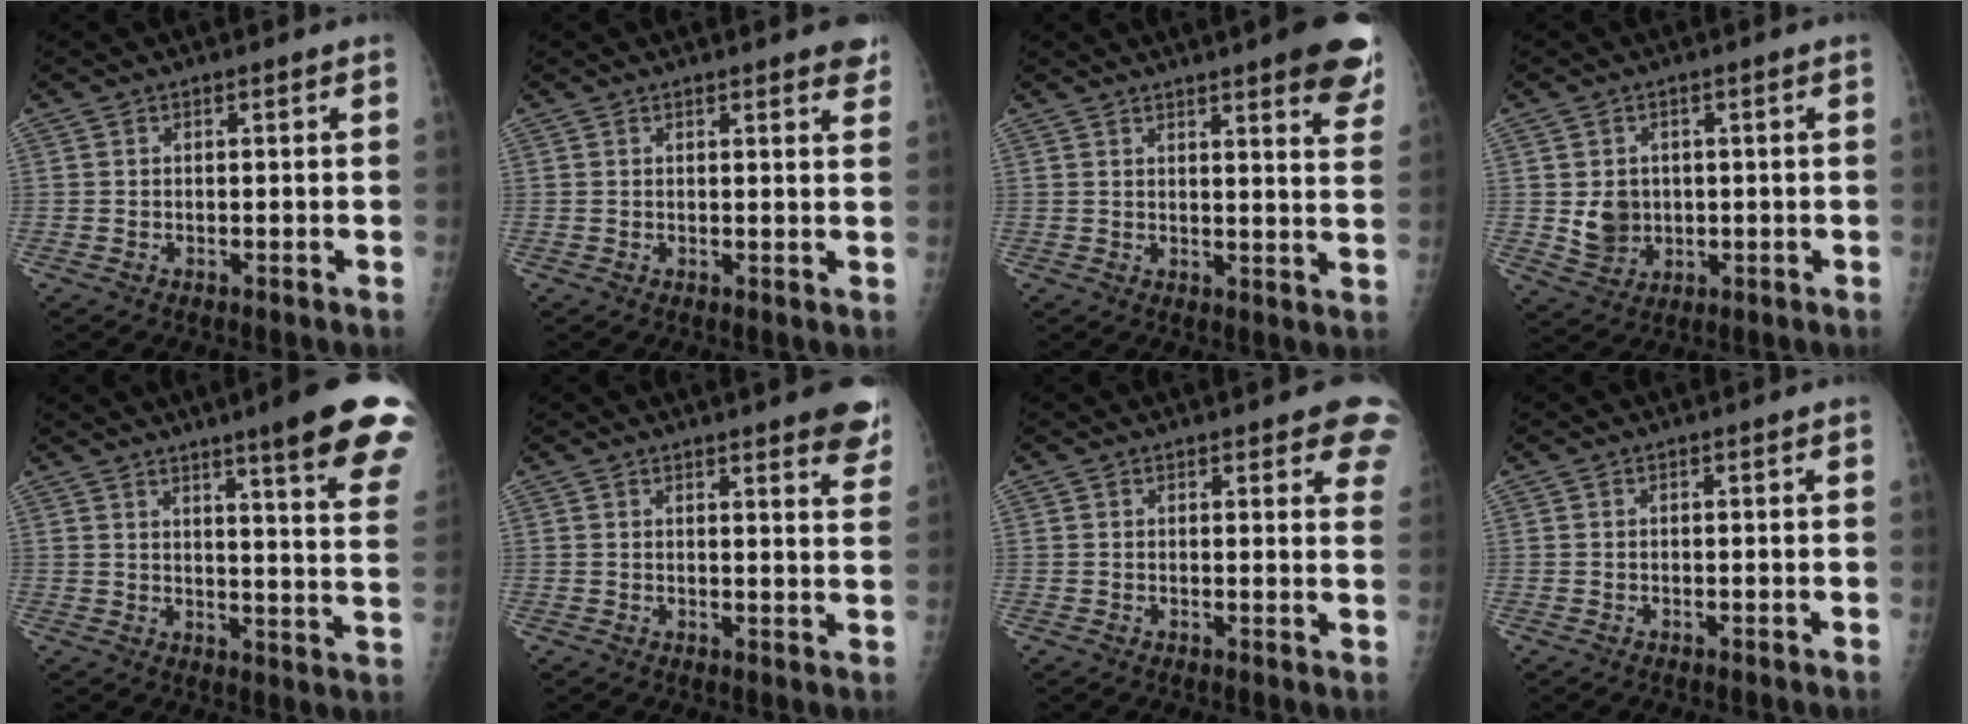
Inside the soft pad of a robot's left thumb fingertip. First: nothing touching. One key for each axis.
{"total": 4.0, "fx": 3.2, "fy": 1.0, "fz": 2.3, "tx": -0.012, "ty": -0.008, "tz": 0.027}
{"total": 12.4, "fx": 8.2, "fy": 2.2, "fz": 9.0, "tx": -0.081, "ty": -0.034, "tz": 0.086}
{"total": 5.6, "fx": 0.1, "fy": 4.9, "fz": 2.6, "tx": -0.018, "ty": -0.003, "tz": 0.015}
{"total": 18.6, "fx": 12.6, "fy": 1.5, "fz": 13.7, "tx": -0.152, "ty": -0.063, "tz": 0.149}
{"total": 8.8, "fx": 6.5, "fy": 1.7, "fz": 5.6, "tx": -0.042, "ty": -0.027, "tz": 0.064}
{"total": 7.3, "fx": 5.2, "fy": 2.4, "fz": 4.5, "tx": -0.018, "ty": -0.017, "tz": 0.045}
{"total": 0.0}